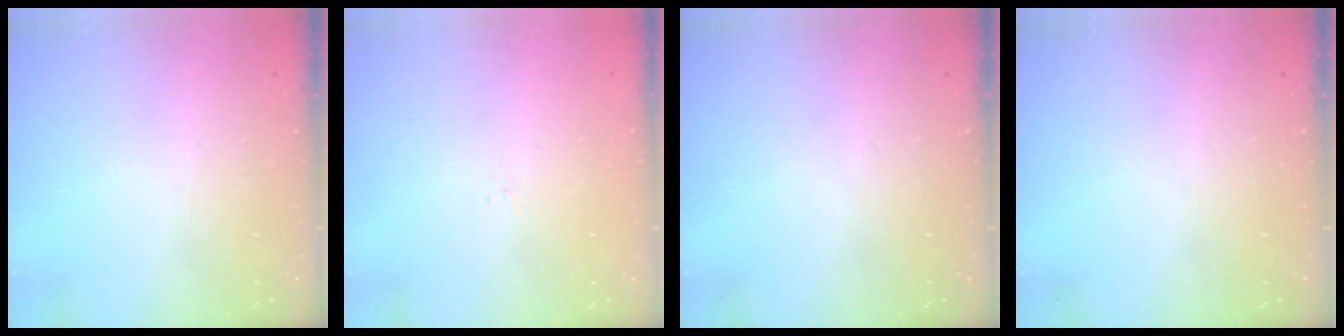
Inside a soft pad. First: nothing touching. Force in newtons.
{"total": 1.6, "press": 1.5, "slide": 0.3}
{"total": 0.0}
{"total": 0.0}